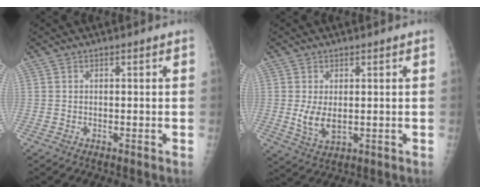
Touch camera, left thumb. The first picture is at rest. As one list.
[{"total": 5.4, "force": [0.0, 3.2, 4.4], "torque": [-0.074, -0.012, 0.009]}]